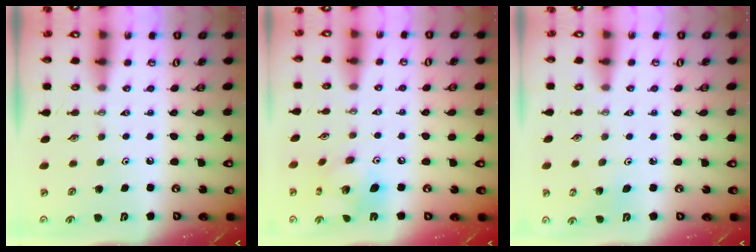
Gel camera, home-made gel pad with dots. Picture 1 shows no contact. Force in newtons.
{"total": 12.9, "press": 12.9, "slide": 1.0}
{"total": 2.8, "press": 2.7, "slide": 1.0}